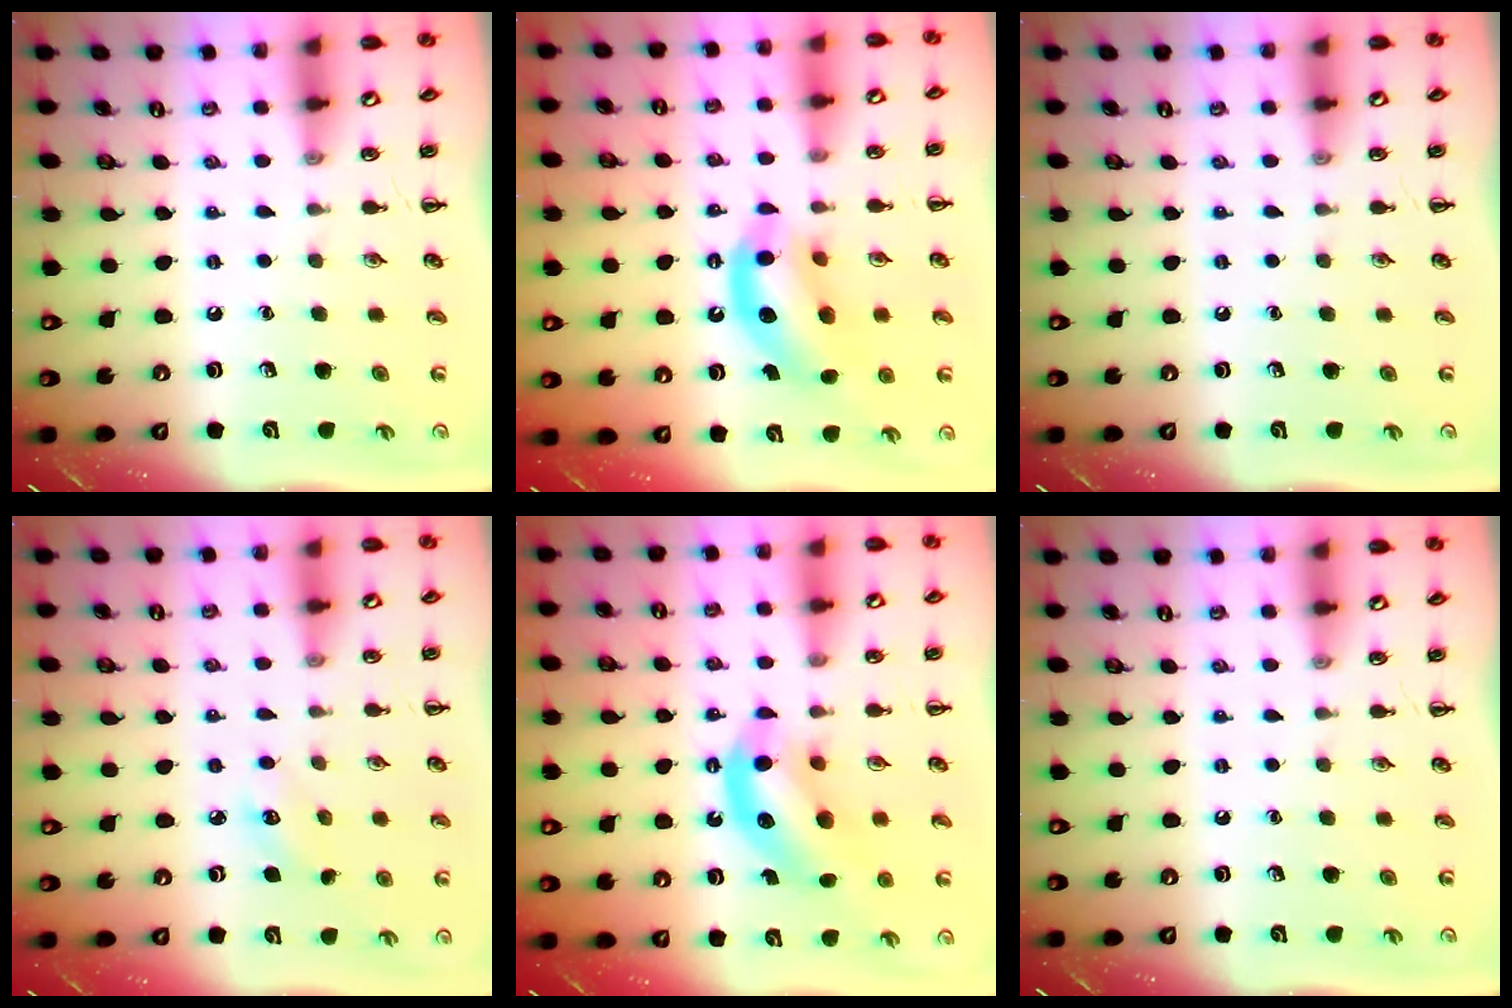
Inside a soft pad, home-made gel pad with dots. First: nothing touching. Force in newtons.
{"total": 12.1, "press": 11.6, "slide": 3.3}
{"total": 0.0}
{"total": 3.2, "press": 3.1, "slide": 0.7}
{"total": 11.4, "press": 11.0, "slide": 2.9}
{"total": 0.0}